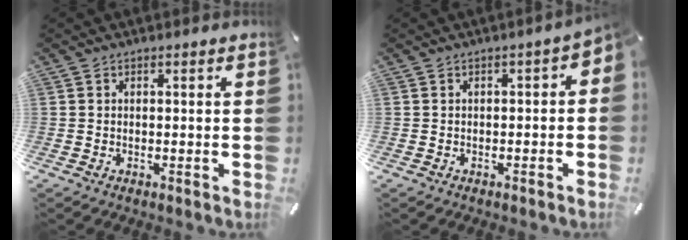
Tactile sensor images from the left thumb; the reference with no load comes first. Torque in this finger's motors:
{"motor_torque": [1.19, 1.26, 0.68, 0.32, 0.05]}